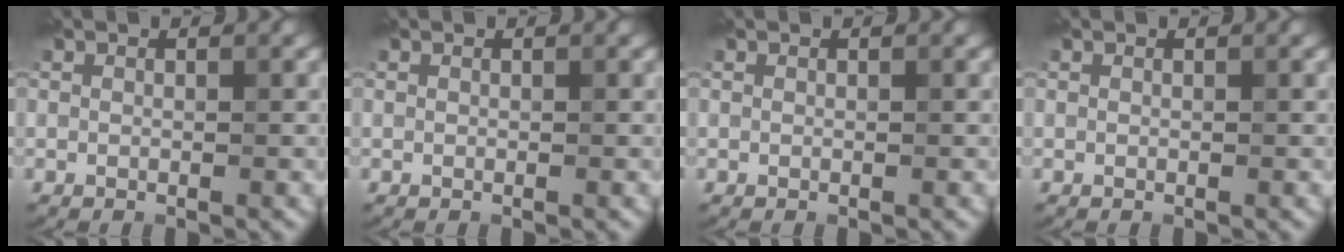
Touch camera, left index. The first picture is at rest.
{"total": 0.0}
{"total": 0.0}
{"total": 0.0}